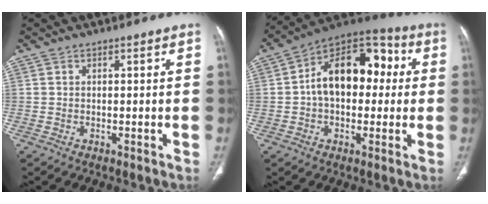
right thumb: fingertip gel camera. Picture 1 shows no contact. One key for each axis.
{"total": 17.6, "fx": 1.7, "fy": 11.2, "fz": 13.5, "tx": -0.173, "ty": 0.046, "tz": 0.016}